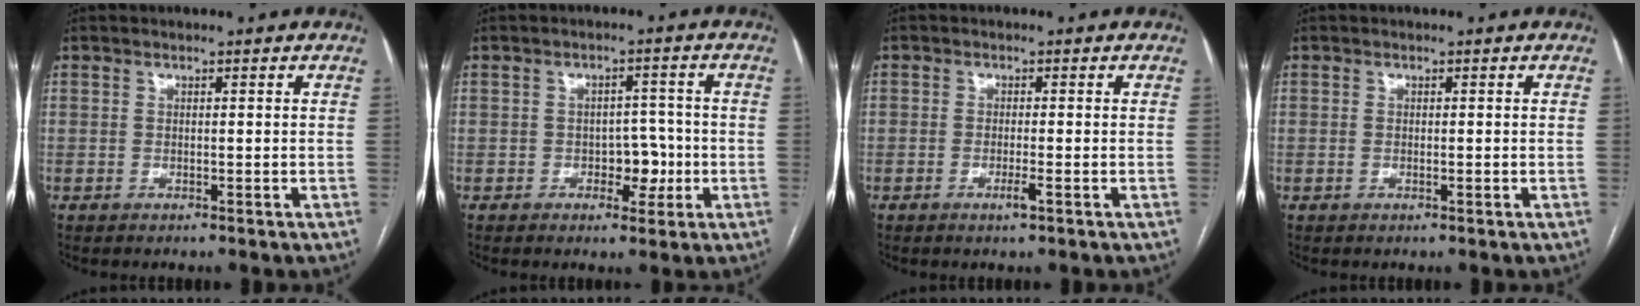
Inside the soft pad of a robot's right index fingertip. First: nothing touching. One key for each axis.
{"total": 4.5, "fx": -1.3, "fy": 2.9, "fz": 3.3, "tx": -0.039, "ty": 0.012, "tz": -0.014}
{"total": 1.9, "fx": -0.9, "fy": 0.1, "fz": 1.7, "tx": -0.029, "ty": -0.002, "tz": -0.016}
{"total": 0.9, "fx": -0.2, "fy": 0.3, "fz": 0.8, "tx": -0.018, "ty": 0.000, "tz": -0.001}